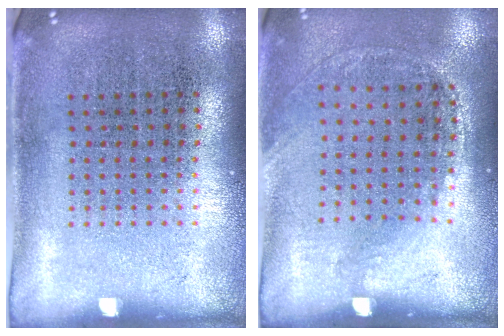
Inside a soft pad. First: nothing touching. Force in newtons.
{"total": 1.3, "press": 0.9, "slide": 0.9}